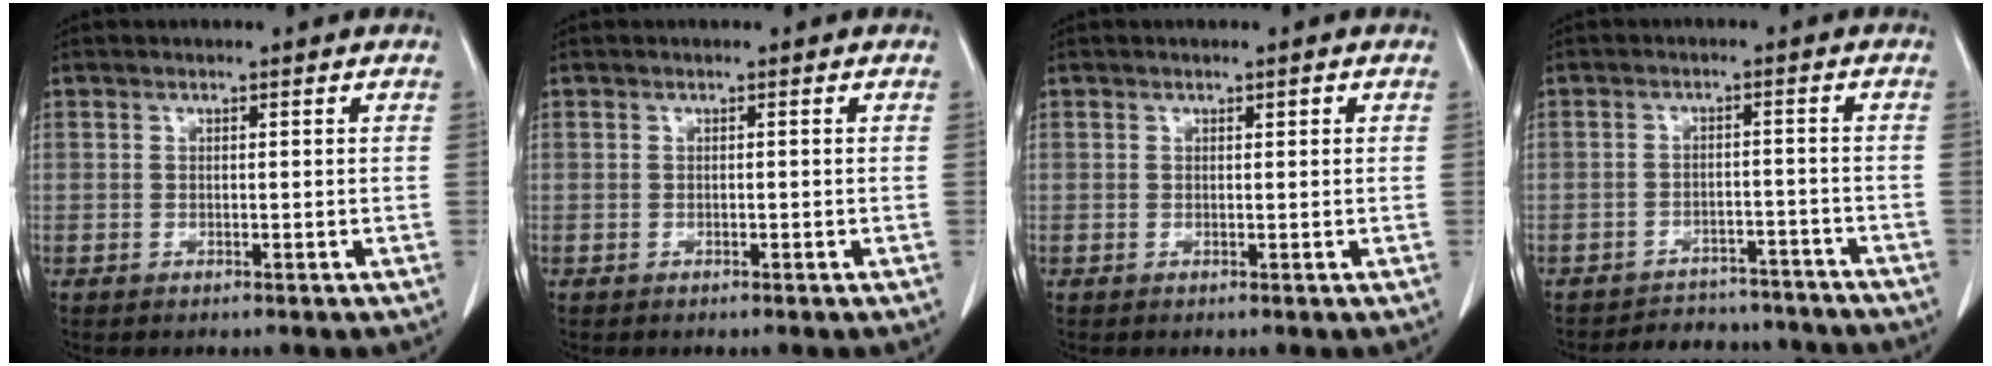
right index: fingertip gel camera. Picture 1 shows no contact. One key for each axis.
{"total": 0.0}
{"total": 0.7, "fx": 0.4, "fy": 0.2, "fz": 0.5, "tx": -0.008, "ty": -0.001, "tz": 0.005}
{"total": 9.7, "fx": -9.1, "fy": 3.4, "fz": 0.6, "tx": 0.002, "ty": 0.016, "tz": -0.109}